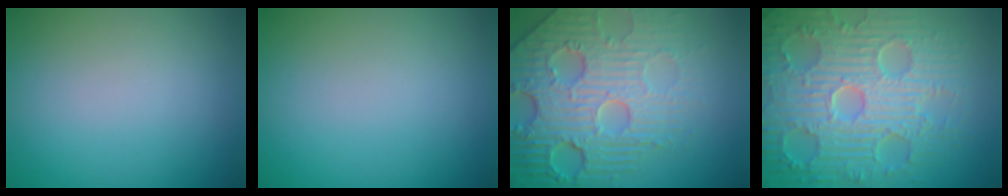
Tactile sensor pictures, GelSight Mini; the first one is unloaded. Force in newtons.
{"total": 0.0}
{"total": 7.7, "press": 5.9, "slide": 4.9}
{"total": 9.2, "press": 6.8, "slide": 6.2}